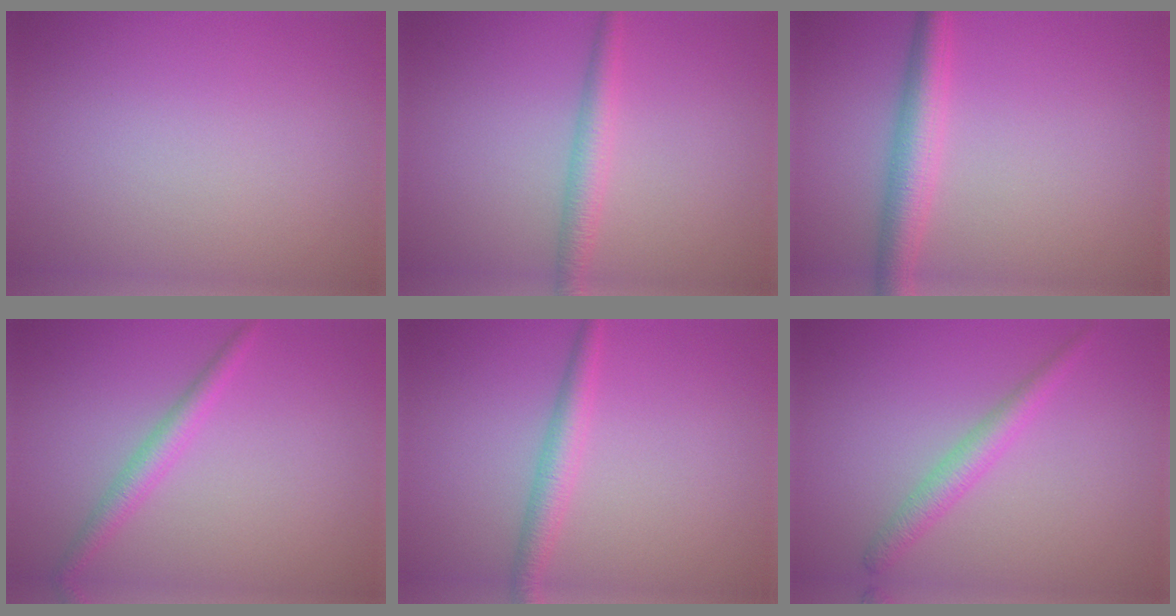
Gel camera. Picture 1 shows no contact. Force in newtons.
{"total": 2.3, "press": 2.3, "slide": 0.0}
{"total": 3.8, "press": 3.8, "slide": 0.1}
{"total": 2.1, "press": 2.1, "slide": 0.0}
{"total": 2.4, "press": 2.4, "slide": 0.1}
{"total": 2.4, "press": 2.4, "slide": 0.1}